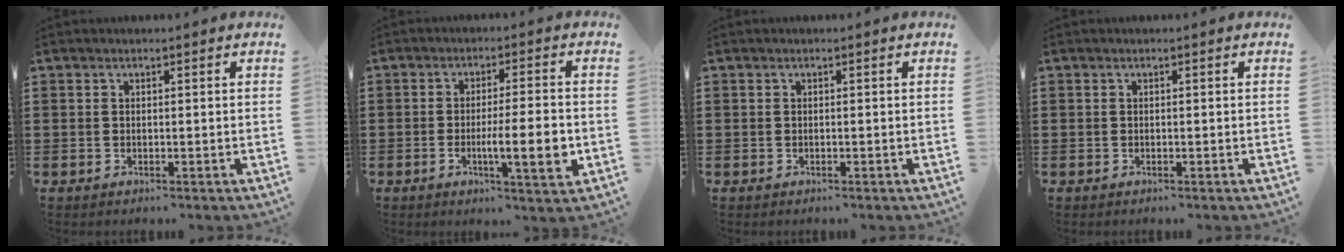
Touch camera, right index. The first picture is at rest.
{"total": 8.2, "force": [-1.7, 1.2, 7.9], "torque": [-0.128, -0.012, -0.029]}
{"total": 0.0}
{"total": 0.0}